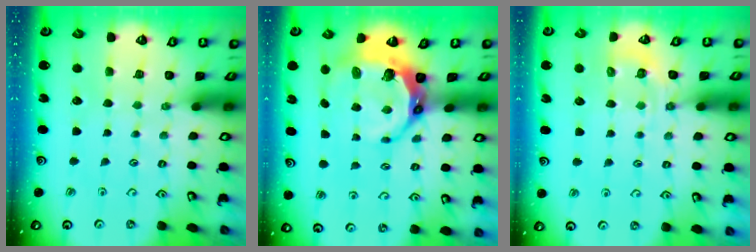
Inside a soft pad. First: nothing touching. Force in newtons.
{"total": 10.3, "press": 9.1, "slide": 4.7}
{"total": 5.4, "press": 5.2, "slide": 1.2}